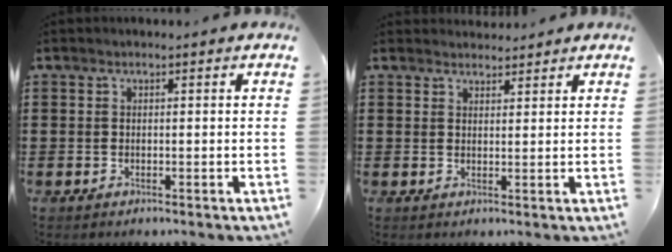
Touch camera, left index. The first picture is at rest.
{"total": 1.9, "force": [1.9, 0.5, -0.1], "torque": [-0.002, 0.000, 0.037]}